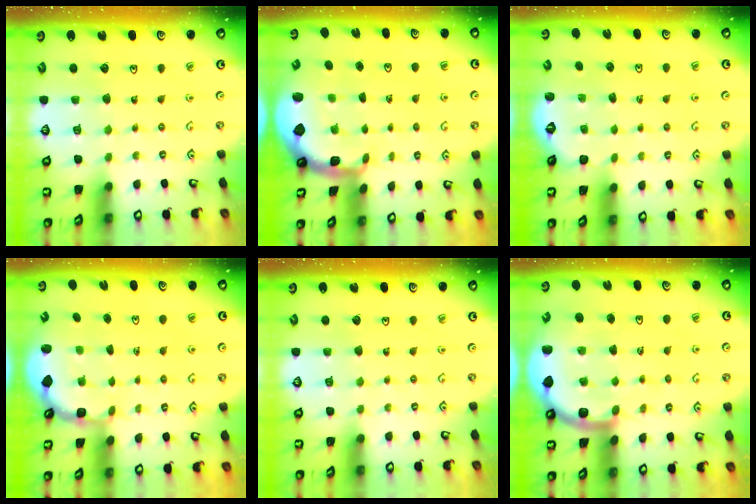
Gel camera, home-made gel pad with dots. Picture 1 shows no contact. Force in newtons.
{"total": 1.7, "press": 1.7, "slide": 0.3}
{"total": 1.8, "press": 1.1, "slide": 1.4}
{"total": 2.7, "press": 2.0, "slide": 1.7}
{"total": 0.0}
{"total": 7.8, "press": 7.6, "slide": 1.8}